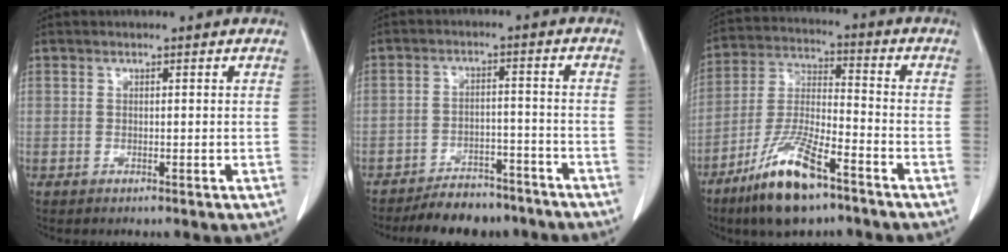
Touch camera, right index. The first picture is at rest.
{"total": 9.2, "force": [-8.1, 3.7, 2.4], "torque": [-0.020, 0.009, -0.119]}
{"total": 13.5, "force": [-8.6, 3.0, 9.9], "torque": [-0.208, -0.023, -0.159]}